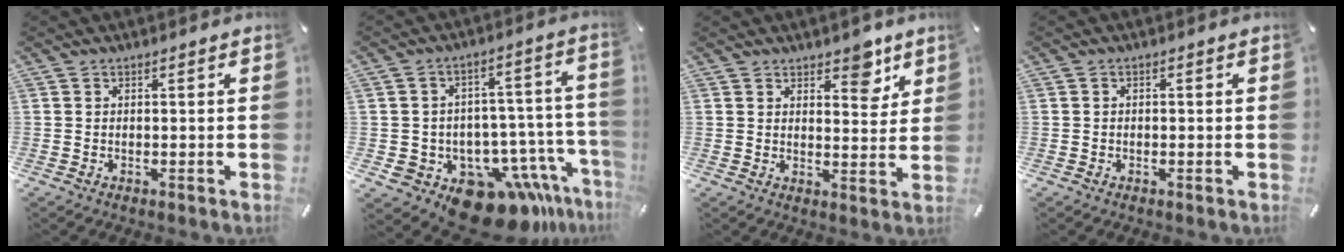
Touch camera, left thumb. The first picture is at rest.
{"total": 16.5, "force": [-11.1, 9.8, 7.3], "torque": [-0.073, 0.063, -0.171]}
{"total": 6.8, "force": [4.8, 3.9, 2.8], "torque": [-0.009, -0.035, 0.076]}
{"total": 0.6, "force": [-0.3, 0.4, 0.3], "torque": [-0.004, 0.000, -0.007]}